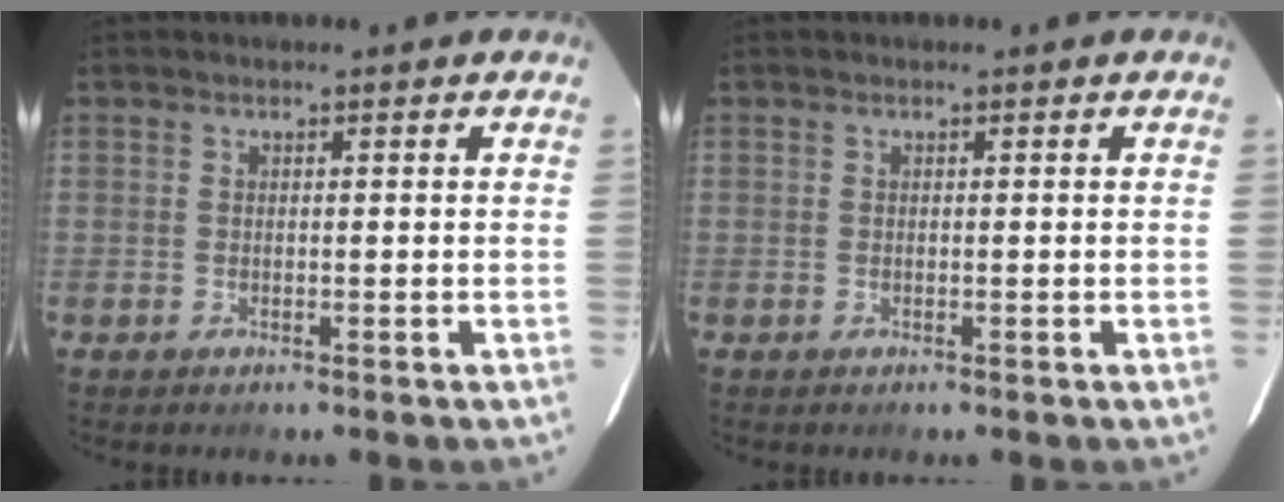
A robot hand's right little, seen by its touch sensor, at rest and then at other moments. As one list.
[{"total": 0.0}]